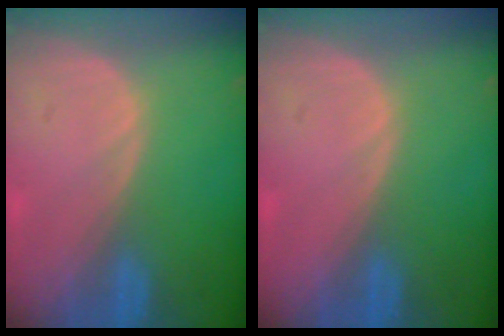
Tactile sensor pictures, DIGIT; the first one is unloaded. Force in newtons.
{"total": 0.0}